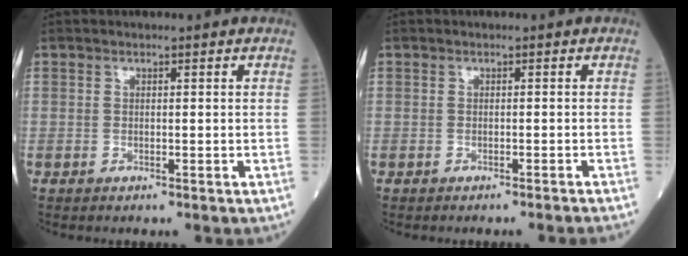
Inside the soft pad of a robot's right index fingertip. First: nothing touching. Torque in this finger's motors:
{"motor_torque": [-0.17, -0.08, 0.03, 0.02]}